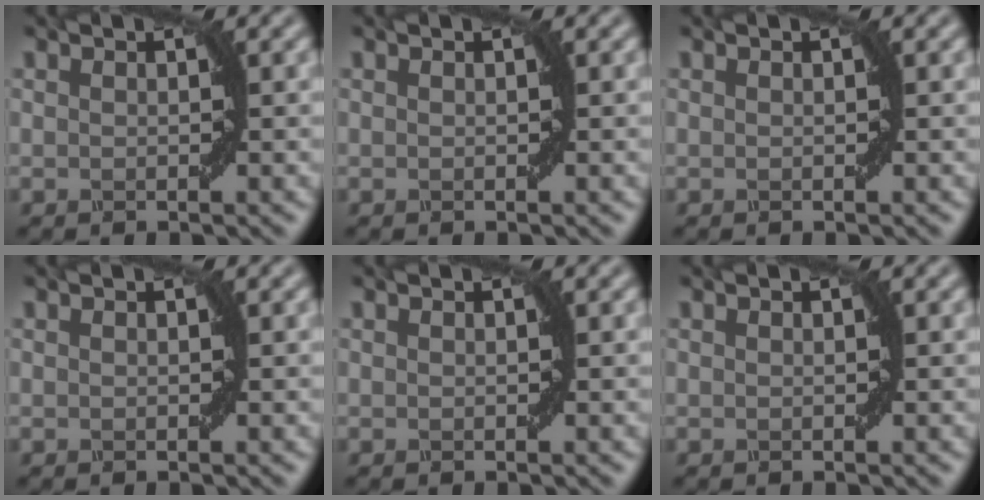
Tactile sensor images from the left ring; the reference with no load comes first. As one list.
[{"total": 0.0}, {"total": 0.0}, {"total": 0.0}, {"total": 0.0}, {"total": 0.0}]